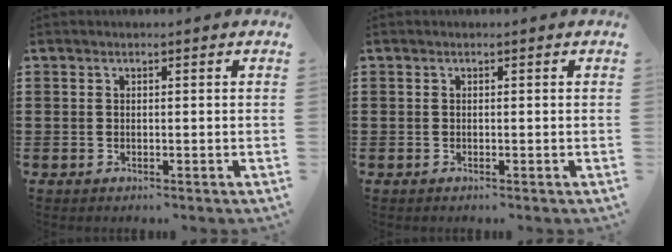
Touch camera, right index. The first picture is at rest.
{"total": 0.0}